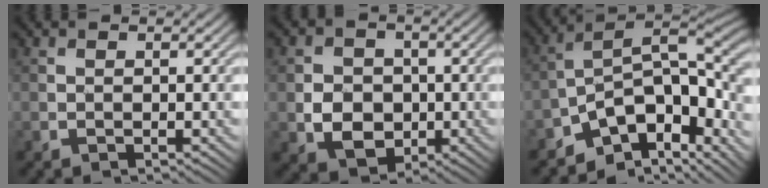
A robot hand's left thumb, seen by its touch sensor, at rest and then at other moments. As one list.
[{"total": 5.8, "force": [-1.0, 5.0, 2.9], "torque": [-0.061, -0.006, -0.028]}, {"total": 13.4, "force": [-6.6, 7.5, 8.9], "torque": [-0.149, -0.014, -0.118]}]